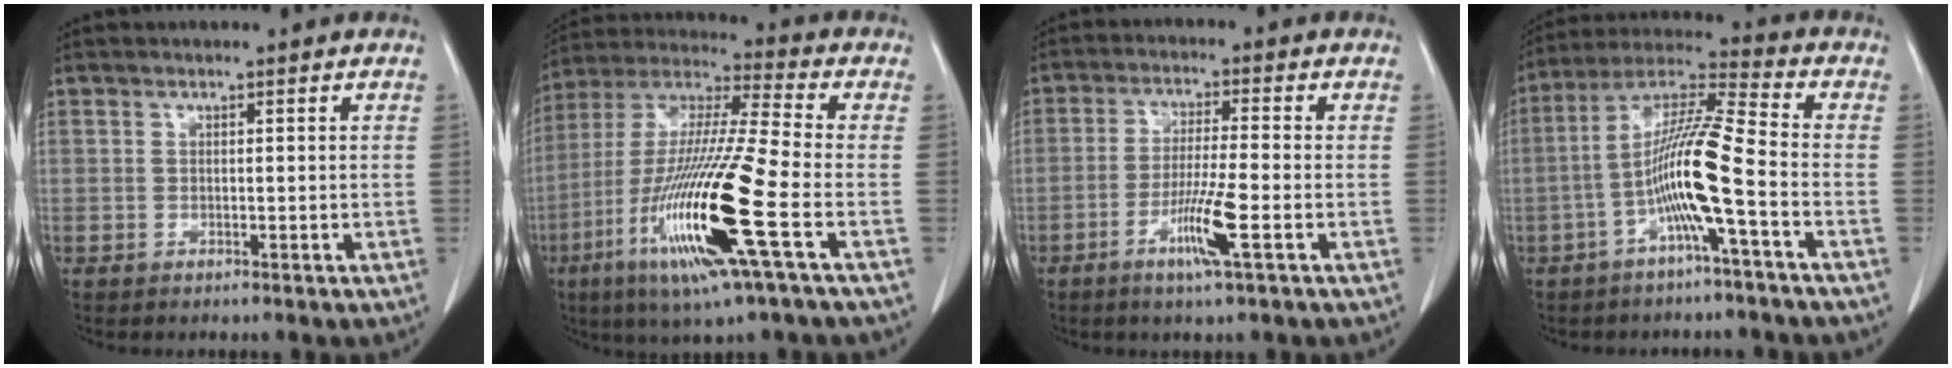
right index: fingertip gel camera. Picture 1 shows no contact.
{"total": 20.8, "force": [-7.3, 0.4, 19.5], "torque": [-0.415, -0.036, -0.144]}
{"total": 7.3, "force": [-3.1, -0.4, 6.7], "torque": [-0.128, -0.014, -0.058]}
{"total": 11.6, "force": [-3.7, -0.6, 11.0], "torque": [-0.214, 0.018, -0.076]}